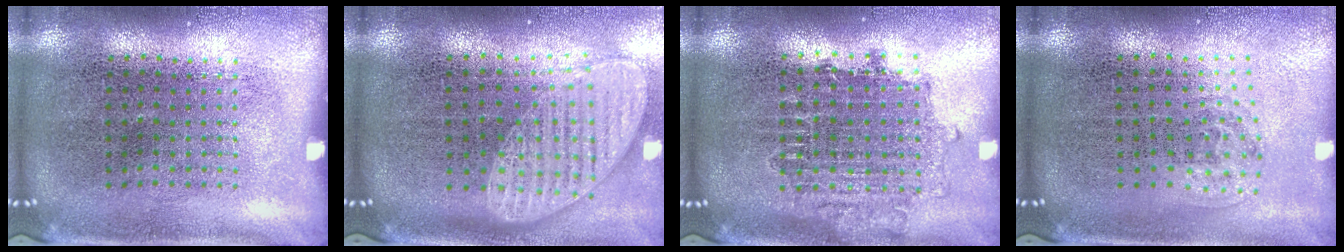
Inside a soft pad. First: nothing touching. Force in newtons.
{"total": 2.0, "press": 1.5, "slide": 1.2}
{"total": 1.6, "press": 1.3, "slide": 0.9}
{"total": 0.9, "press": 0.6, "slide": 0.7}